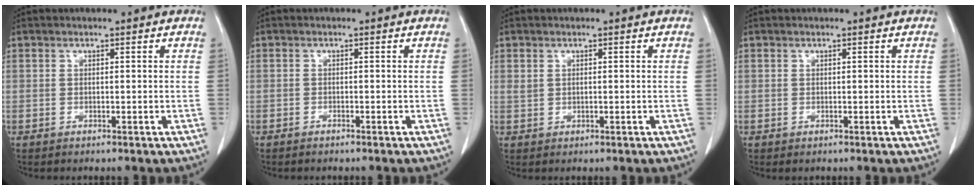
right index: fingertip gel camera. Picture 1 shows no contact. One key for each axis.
{"total": 0.6, "fx": -0.6, "fy": 0.1, "fz": 0.2, "tx": -0.008, "ty": -0.001, "tz": -0.008}
{"total": 1.1, "fx": 0.4, "fy": 0.8, "fz": 0.6, "tx": -0.017, "ty": 0.010, "tz": 0.013}
{"total": 0.0}